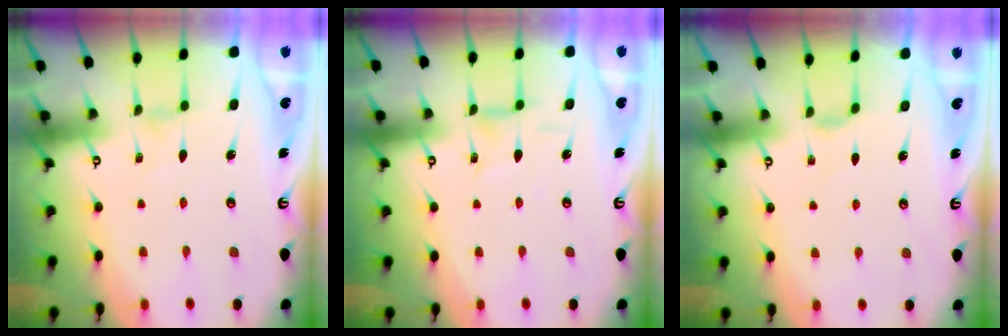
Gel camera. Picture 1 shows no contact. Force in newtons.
{"total": 1.2, "press": 1.2, "slide": 0.2}
{"total": 1.9, "press": 1.8, "slide": 0.5}